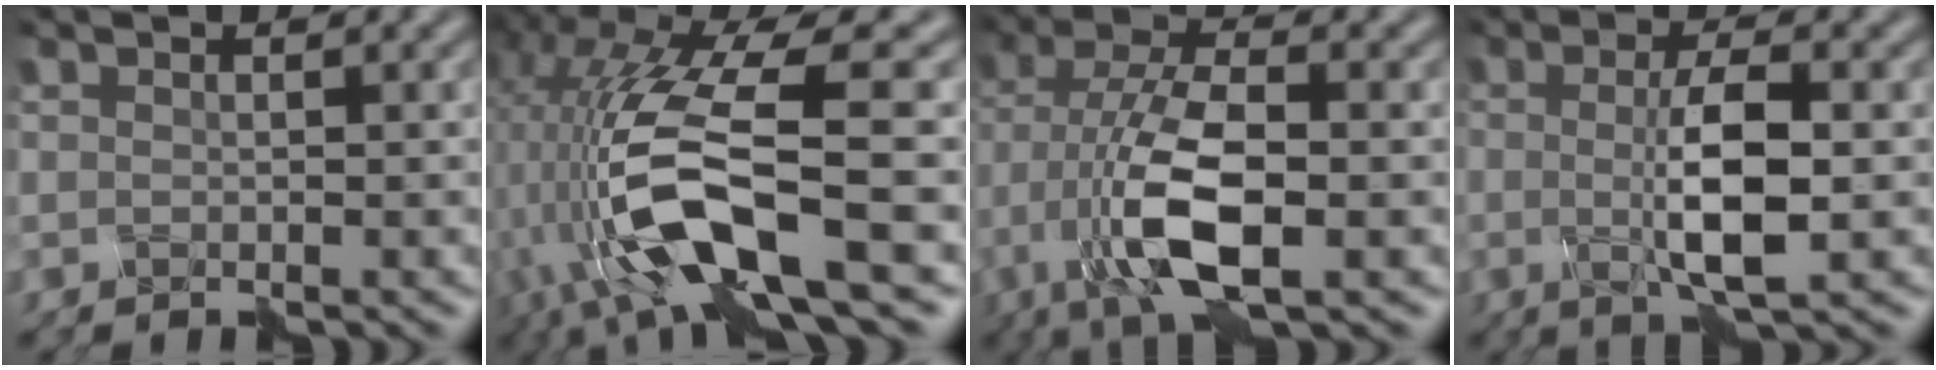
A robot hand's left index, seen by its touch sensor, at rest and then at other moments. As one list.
[{"total": 11.8, "force": [-3.5, 3.4, 10.7], "torque": [-0.233, -0.005, -0.060]}, {"total": 8.1, "force": [-2.4, 3.0, 7.2], "torque": [-0.163, 0.004, -0.047]}, {"total": 5.0, "force": [-0.6, 0.7, 4.9], "torque": [-0.104, -0.002, -0.005]}]